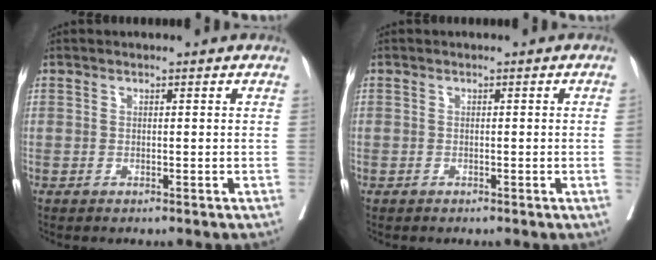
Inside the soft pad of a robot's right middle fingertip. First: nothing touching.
{"total": 0.7, "force": [-0.2, -0.3, 0.6], "torque": [-0.002, 0.002, -0.004]}